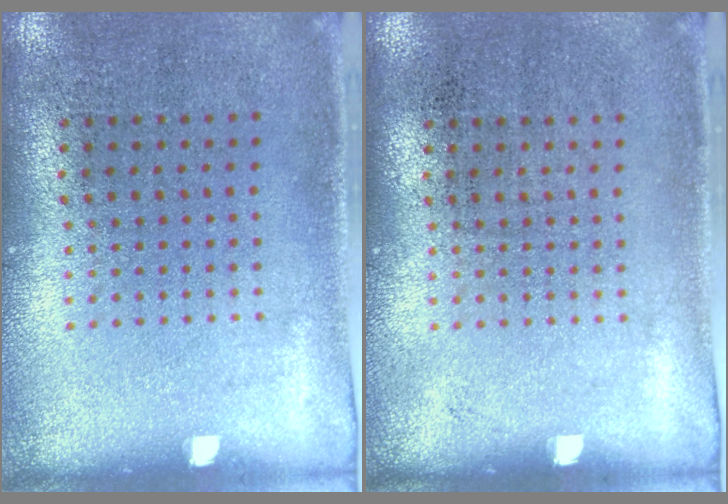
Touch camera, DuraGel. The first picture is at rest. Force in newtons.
{"total": 0.0}